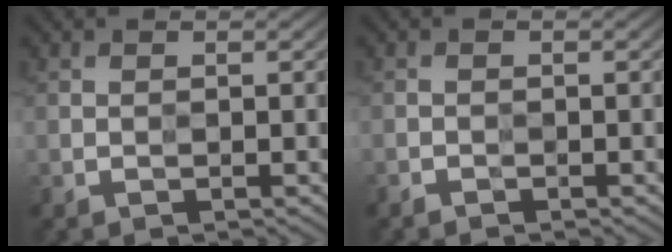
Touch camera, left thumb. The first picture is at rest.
{"total": 0.8, "force": [-0.7, 0.1, 0.0], "torque": [0.001, -0.003, -0.016]}